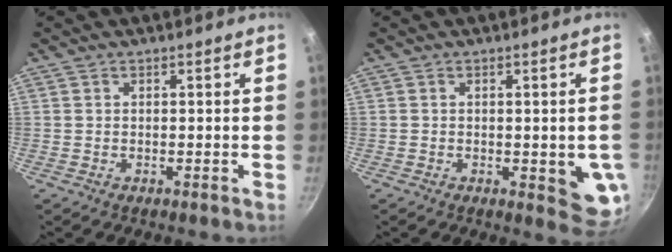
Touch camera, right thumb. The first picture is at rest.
{"total": 7.6, "force": [-1.1, 2.9, 6.9], "torque": [-0.061, -0.010, -0.010]}